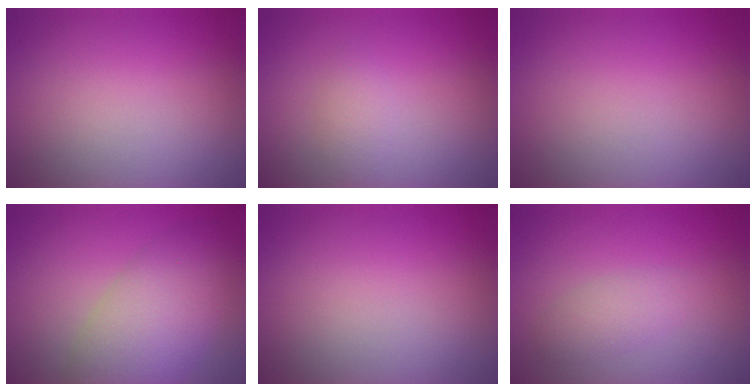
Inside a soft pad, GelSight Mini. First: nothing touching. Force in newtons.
{"total": 1.4, "press": 1.4, "slide": 0.0}
{"total": 0.0}
{"total": 7.0, "press": 7.0, "slide": 0.2}
{"total": 0.0}
{"total": 1.9, "press": 1.9, "slide": 0.1}